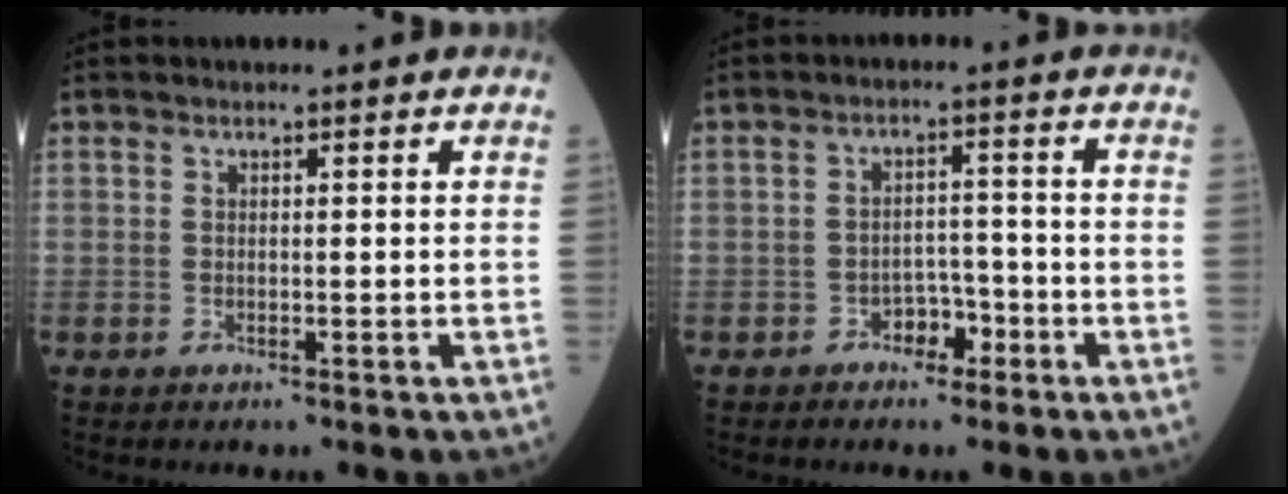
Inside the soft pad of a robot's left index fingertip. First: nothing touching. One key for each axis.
{"total": 3.4, "fx": -2.3, "fy": 2.0, "fz": 1.5, "tx": -0.018, "ty": 0.009, "tz": -0.038}